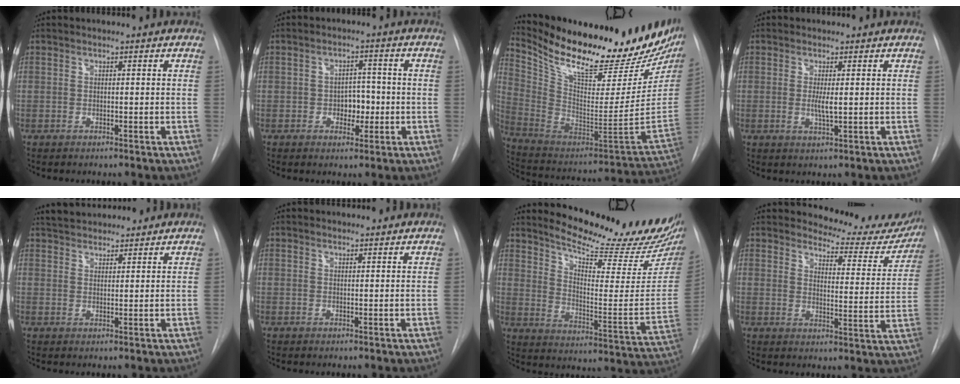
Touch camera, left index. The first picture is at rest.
{"total": 3.9, "force": [-0.9, 2.7, 2.8], "torque": [-0.032, 0.007, -0.010]}
{"total": 31.8, "force": [25.5, 9.1, 16.7], "torque": [-0.285, -0.046, 0.369]}
{"total": 2.1, "force": [0.2, 0.2, 2.1], "torque": [-0.044, -0.005, 0.004]}
{"total": 6.8, "force": [6.4, 1.6, 1.7], "torque": [-0.029, 0.034, 0.103]}
{"total": 2.5, "force": [2.5, 0.4, 0.2], "torque": [-0.009, 0.015, 0.031]}
{"total": 23.0, "force": [20.5, 3.3, 9.9], "torque": [-0.149, -0.091, 0.266]}
{"total": 12.1, "force": [11.7, 2.9, 1.2], "torque": [0.006, -0.040, 0.127]}